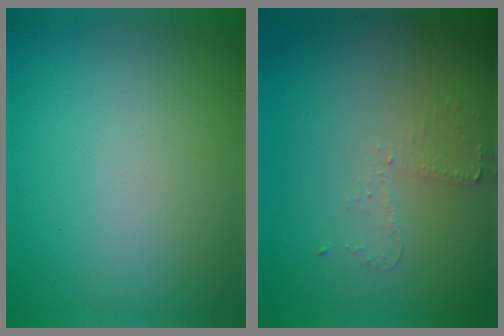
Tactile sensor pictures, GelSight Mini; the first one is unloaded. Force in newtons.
{"total": 1.6, "press": 1.5, "slide": 0.2}